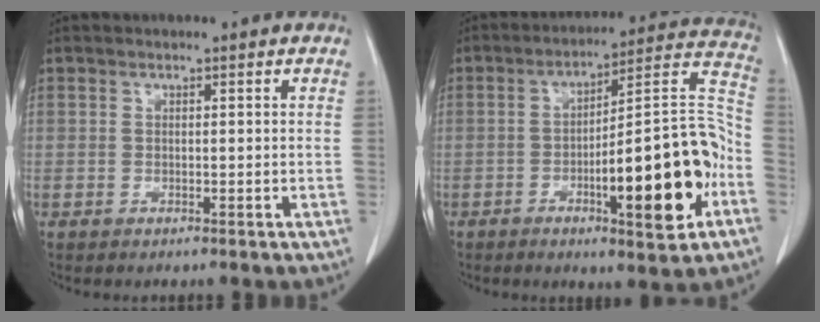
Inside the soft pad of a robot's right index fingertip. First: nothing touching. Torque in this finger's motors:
{"motor_torque": [1.94, -0.19, 0.74, 0.19]}